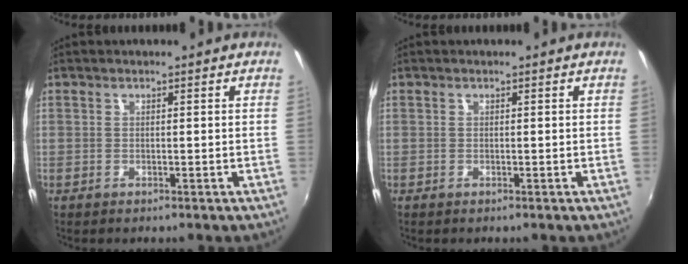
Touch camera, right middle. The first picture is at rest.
{"total": 0.0}